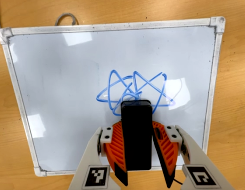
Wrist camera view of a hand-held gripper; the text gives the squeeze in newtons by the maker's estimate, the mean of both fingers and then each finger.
{"total": 6.1, "left": 5.7, "right": 6.5}